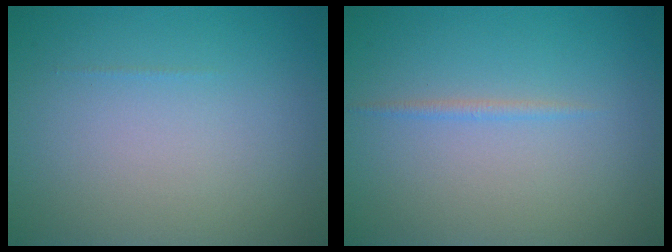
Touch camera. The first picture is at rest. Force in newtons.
{"total": 0.7, "press": 0.7, "slide": 0.1}